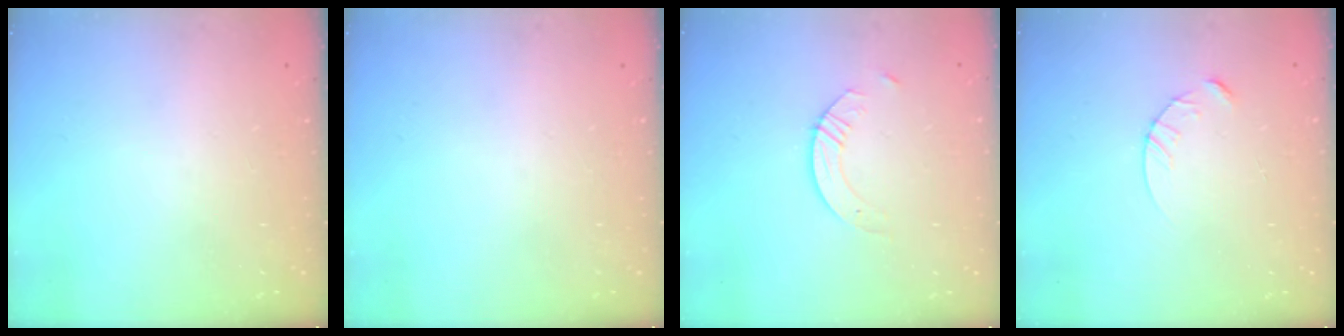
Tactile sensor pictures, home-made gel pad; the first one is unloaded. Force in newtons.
{"total": 0.0}
{"total": 5.4, "press": 5.4, "slide": 0.5}
{"total": 4.6, "press": 4.5, "slide": 0.5}